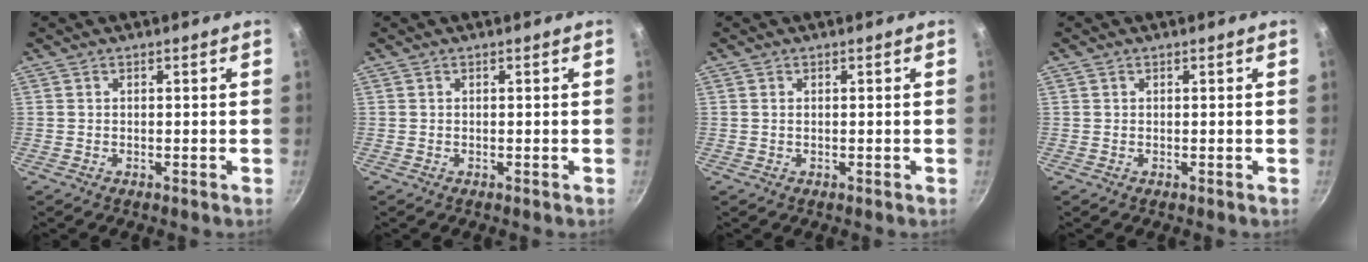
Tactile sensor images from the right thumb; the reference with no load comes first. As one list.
[{"total": 0.0}, {"total": 0.5, "force": [0.2, 0.3, 0.4], "torque": [-0.008, 0.001, 0.003]}, {"total": 0.0}]